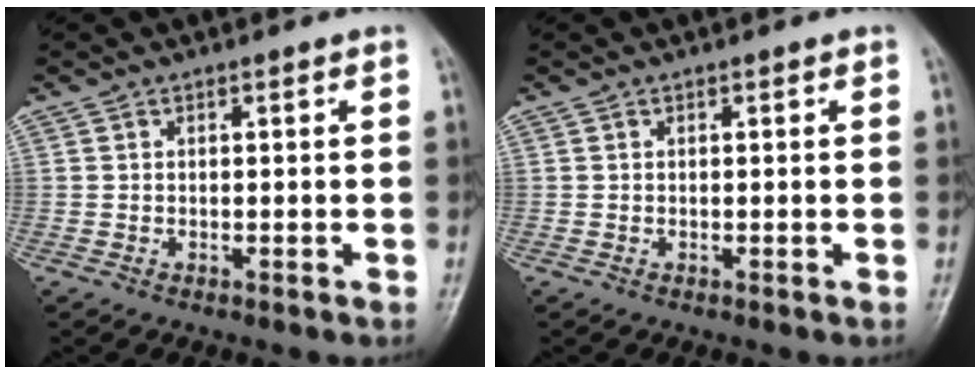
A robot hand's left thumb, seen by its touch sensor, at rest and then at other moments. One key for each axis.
{"total": 0.0}